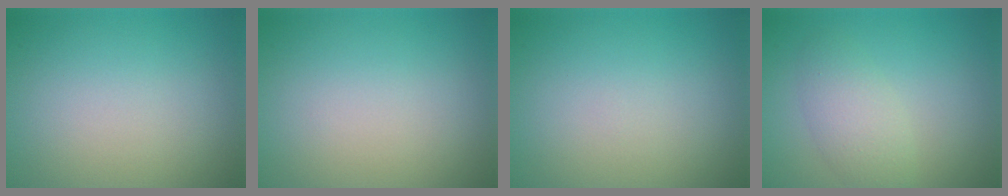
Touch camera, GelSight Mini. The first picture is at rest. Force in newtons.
{"total": 0.0}
{"total": 0.0}
{"total": 2.9, "press": 2.9, "slide": 0.2}